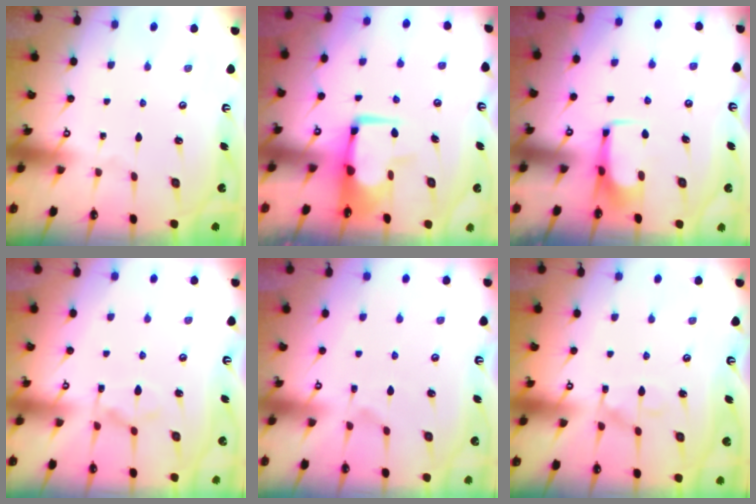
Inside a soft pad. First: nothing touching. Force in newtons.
{"total": 2.6, "press": 2.4, "slide": 1.0}
{"total": 6.2, "press": 6.1, "slide": 0.9}
{"total": 6.5, "press": 6.4, "slide": 1.2}
{"total": 2.4, "press": 2.1, "slide": 1.1}
{"total": 7.8, "press": 7.7, "slide": 0.7}